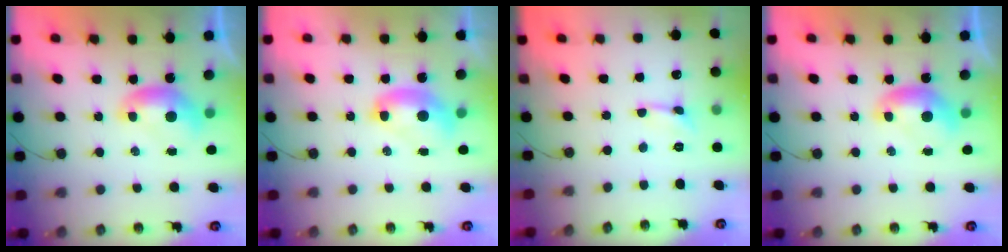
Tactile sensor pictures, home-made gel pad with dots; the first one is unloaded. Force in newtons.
{"total": 2.7, "press": 2.7, "slide": 0.1}
{"total": 0.0}
{"total": 0.0}